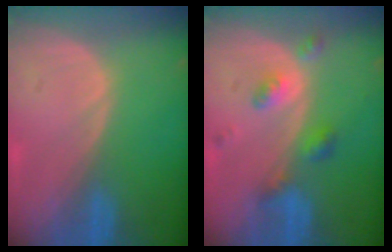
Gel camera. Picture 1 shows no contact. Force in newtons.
{"total": 5.2, "press": 4.6, "slide": 2.6}